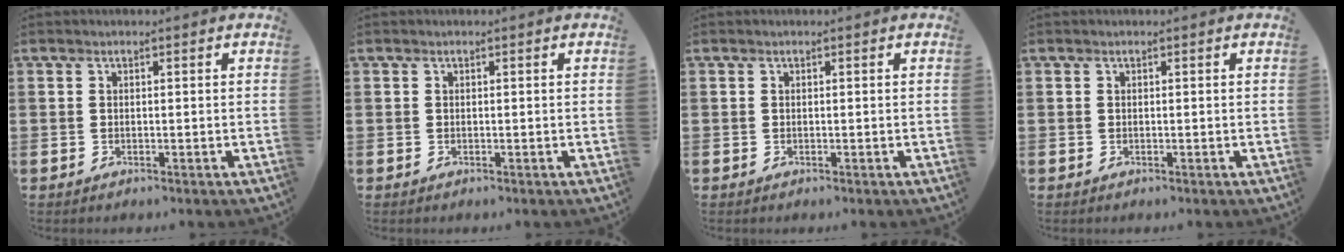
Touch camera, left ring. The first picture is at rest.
{"total": 0.0}
{"total": 0.0}
{"total": 0.0}